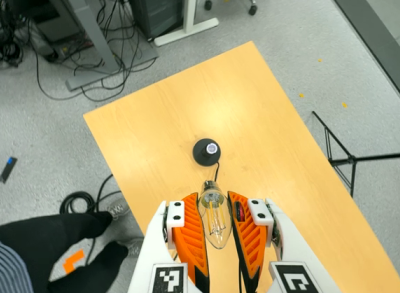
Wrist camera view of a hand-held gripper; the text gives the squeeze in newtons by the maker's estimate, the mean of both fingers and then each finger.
{"total": 21.3, "left": 24.1, "right": 18.5}